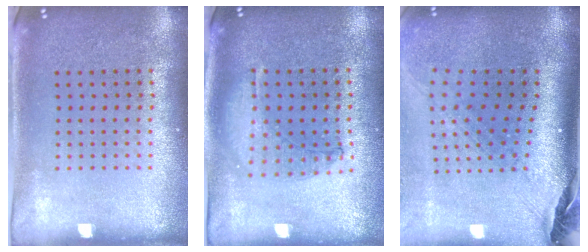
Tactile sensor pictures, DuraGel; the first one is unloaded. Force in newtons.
{"total": 1.0, "press": 1.0, "slide": 0.3}
{"total": 2.7, "press": 1.9, "slide": 1.9}